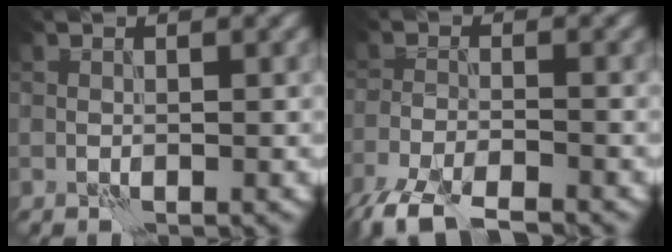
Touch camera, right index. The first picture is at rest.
{"total": 6.5, "force": [-5.5, 1.4, 3.1], "torque": [-0.058, -0.029, -0.102]}